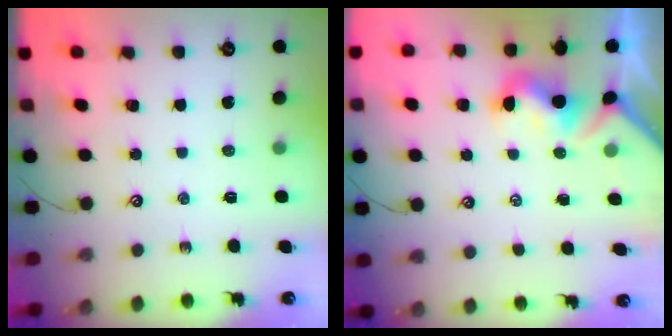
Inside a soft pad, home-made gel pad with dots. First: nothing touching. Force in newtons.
{"total": 1.6, "press": 1.5, "slide": 0.7}